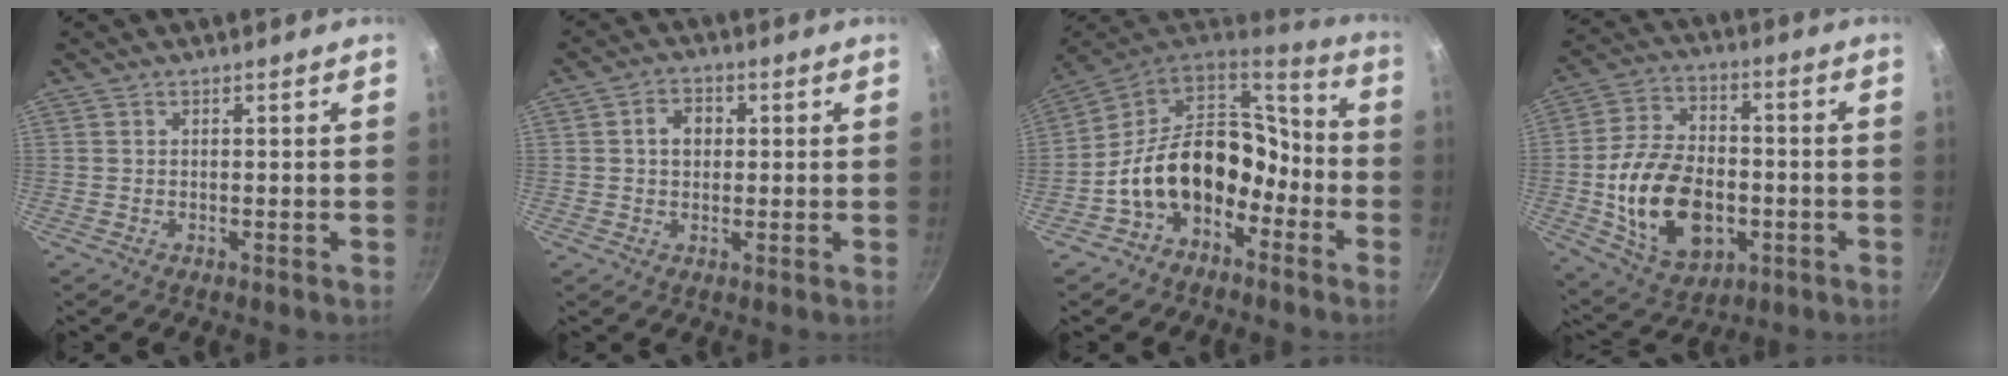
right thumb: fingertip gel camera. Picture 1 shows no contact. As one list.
[{"total": 4.6, "force": [0.7, 3.6, 2.8], "torque": [-0.023, 0.008, 0.007]}, {"total": 17.7, "force": [-5.9, 12.5, 11.0], "torque": [-0.143, 0.079, -0.112]}, {"total": 19.1, "force": [-3.7, 12.5, 14.0], "torque": [-0.236, 0.023, -0.053]}]